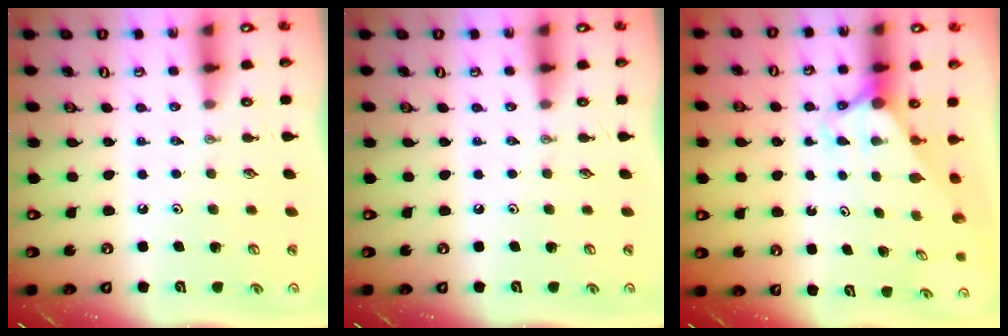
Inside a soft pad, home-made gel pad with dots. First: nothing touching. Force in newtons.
{"total": 0.0}
{"total": 2.7, "press": 2.7, "slide": 0.0}